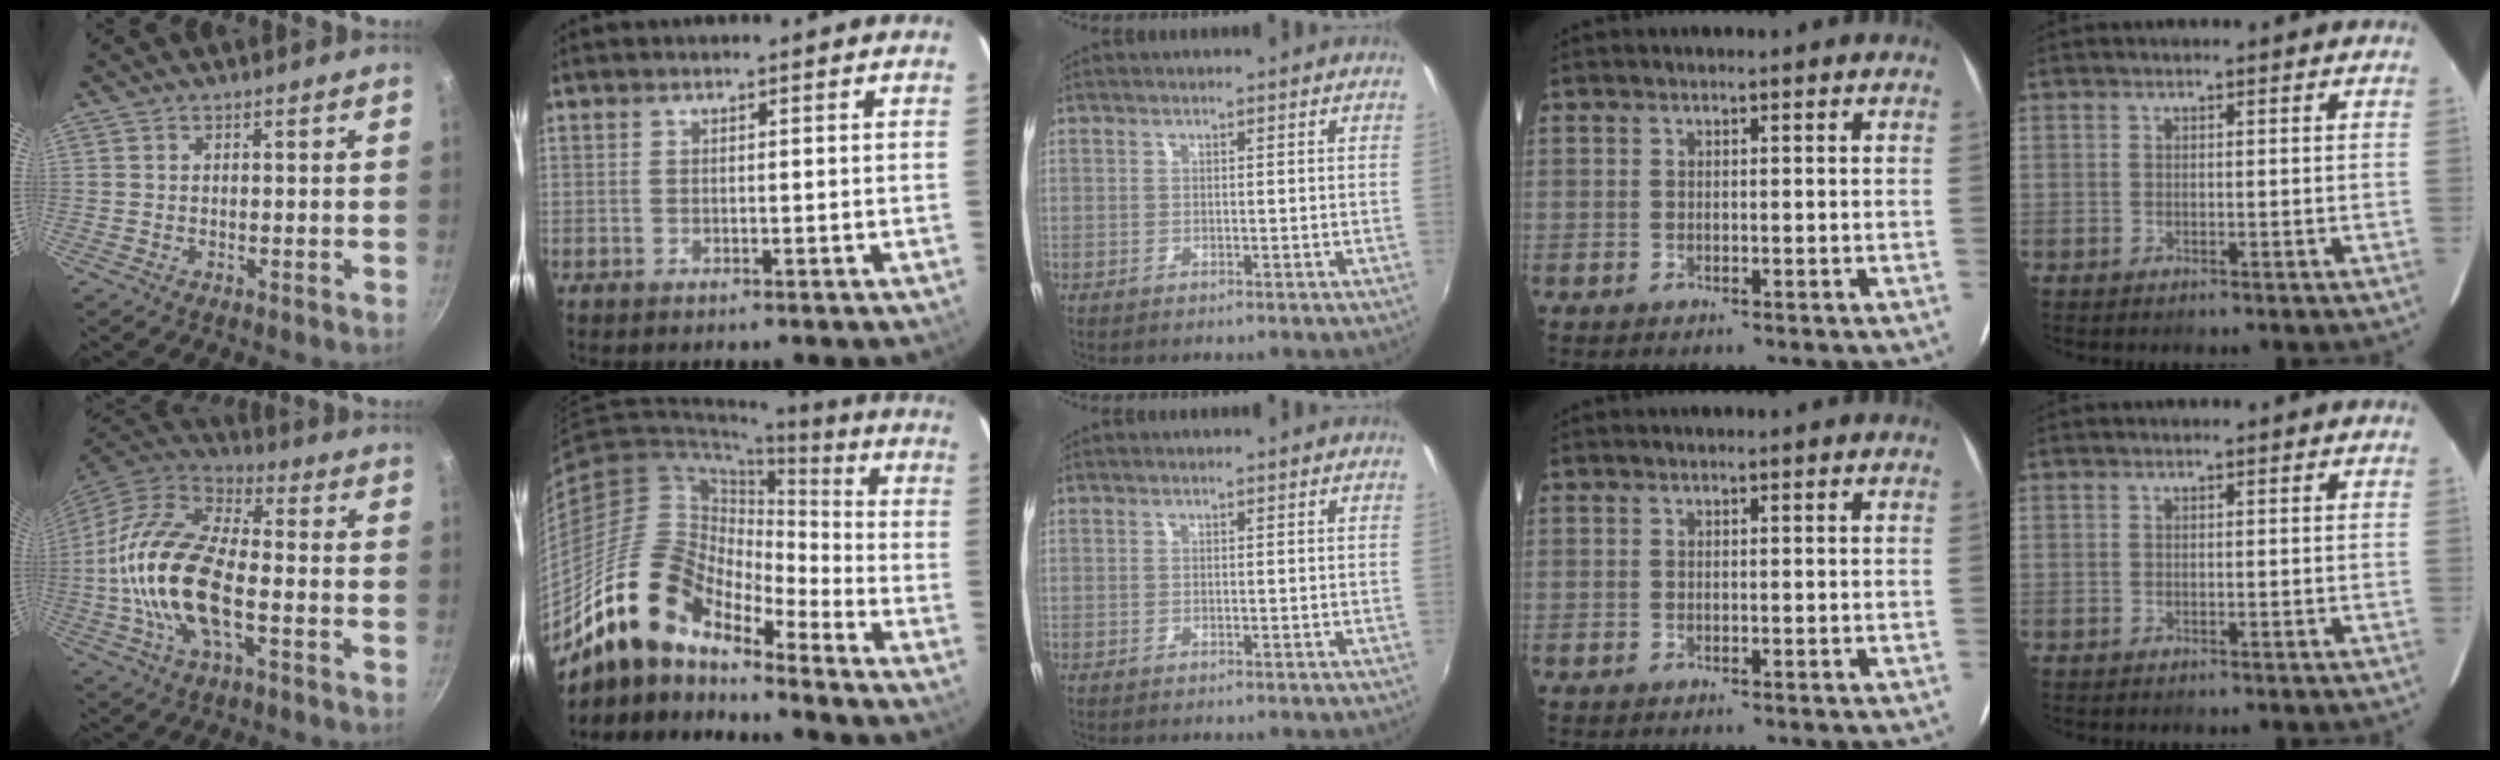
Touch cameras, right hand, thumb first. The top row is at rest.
{"thumb": {"total": 19.5, "force": [-3.4, 9.1, 16.9], "torque": [-0.321, 0.031, -0.077]}, "index": {"total": 15.5, "force": [-12.7, 5.6, 7.0], "torque": [-0.121, 0.007, -0.249]}}